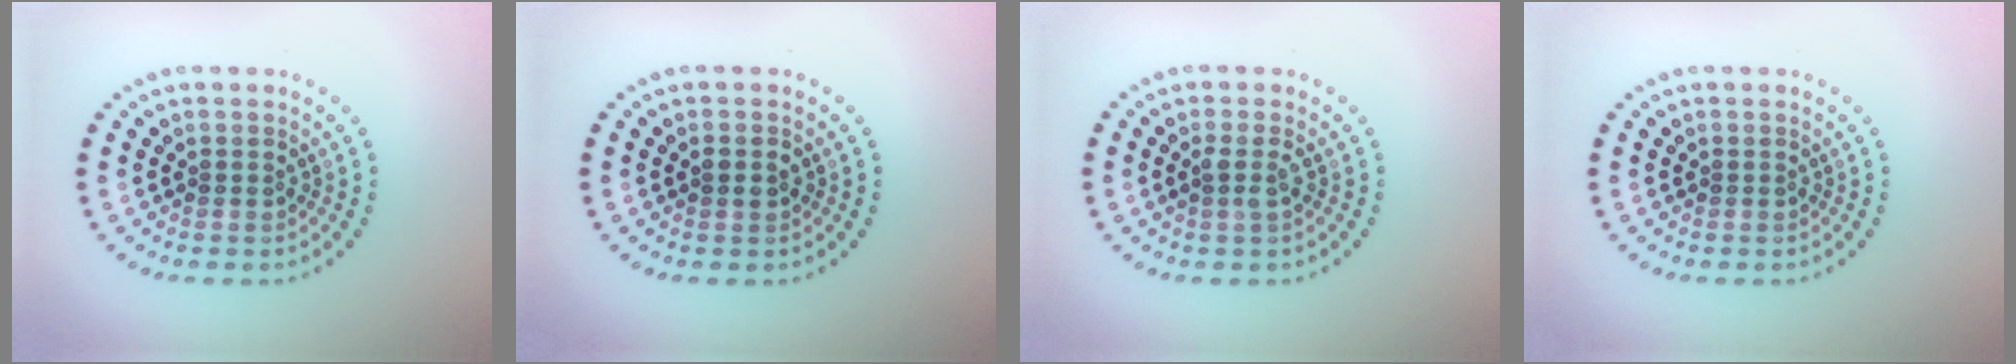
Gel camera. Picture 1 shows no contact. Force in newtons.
{"total": 1.1, "press": 1.1, "slide": 0.3}
{"total": 1.1, "press": 1.0, "slide": 0.5}
{"total": 0.0}